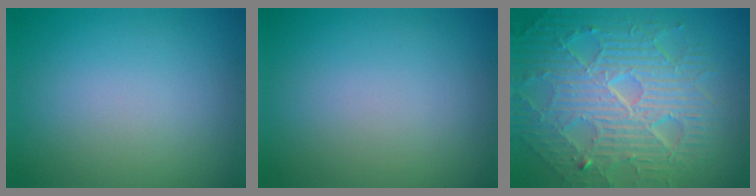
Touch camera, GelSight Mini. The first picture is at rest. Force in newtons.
{"total": 0.0}
{"total": 10.2, "press": 6.6, "slide": 7.8}